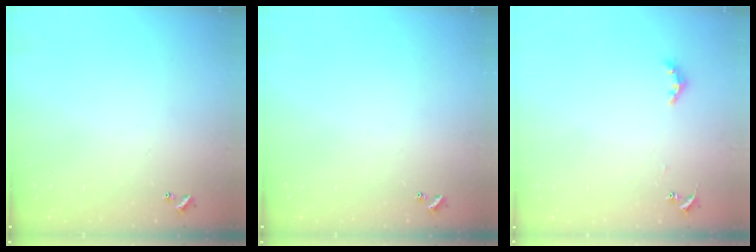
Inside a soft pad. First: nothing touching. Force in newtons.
{"total": 0.0}
{"total": 4.0, "press": 4.0, "slide": 0.6}